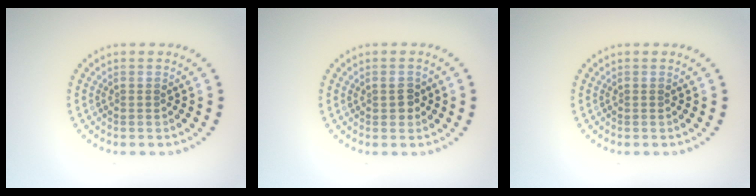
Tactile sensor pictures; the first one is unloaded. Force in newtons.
{"total": 1.4, "press": 1.4, "slide": 0.2}
{"total": 0.0}